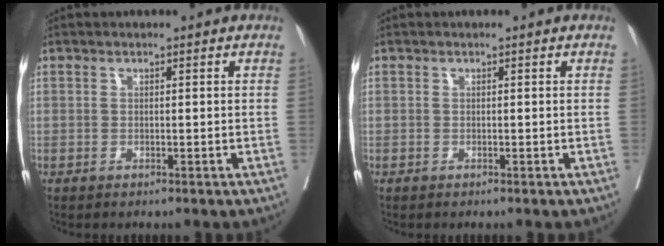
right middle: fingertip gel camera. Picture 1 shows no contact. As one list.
[{"total": 0.0}]